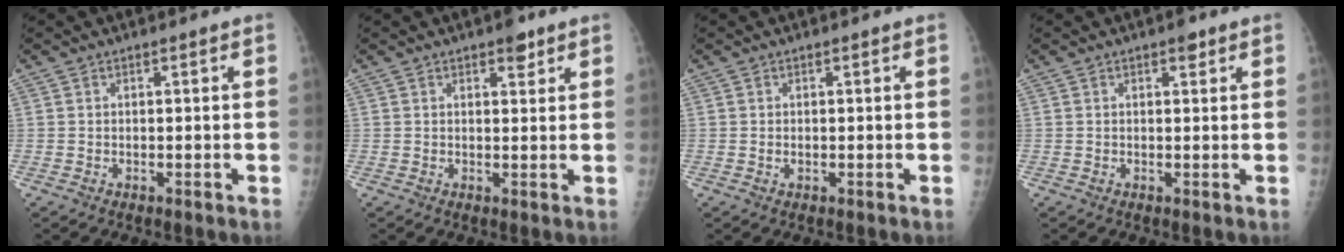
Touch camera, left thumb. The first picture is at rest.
{"total": 3.0, "force": [2.0, 1.3, 1.9], "torque": [-0.012, -0.009, 0.026]}
{"total": 0.9, "force": [0.2, 0.5, 0.7], "torque": [-0.011, 0.001, 0.008]}
{"total": 1.7, "force": [1.1, 0.7, 1.1], "torque": [-0.008, -0.003, 0.012]}